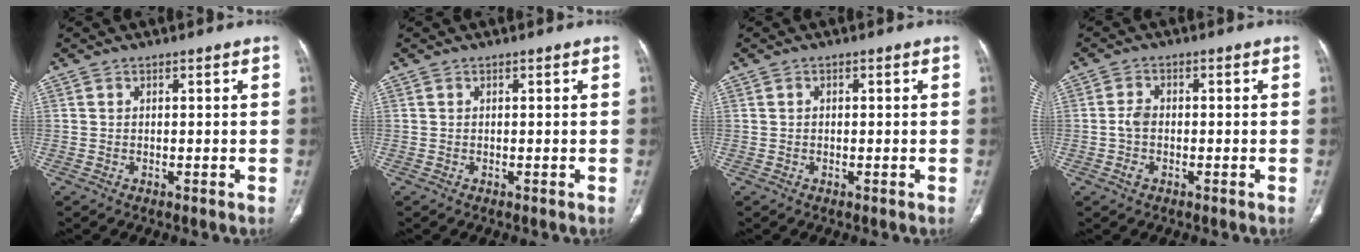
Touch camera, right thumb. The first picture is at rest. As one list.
[{"total": 0.0}, {"total": 0.0}, {"total": 3.3, "force": [-0.7, 2.2, 2.4], "torque": [-0.045, 0.010, -0.018]}]